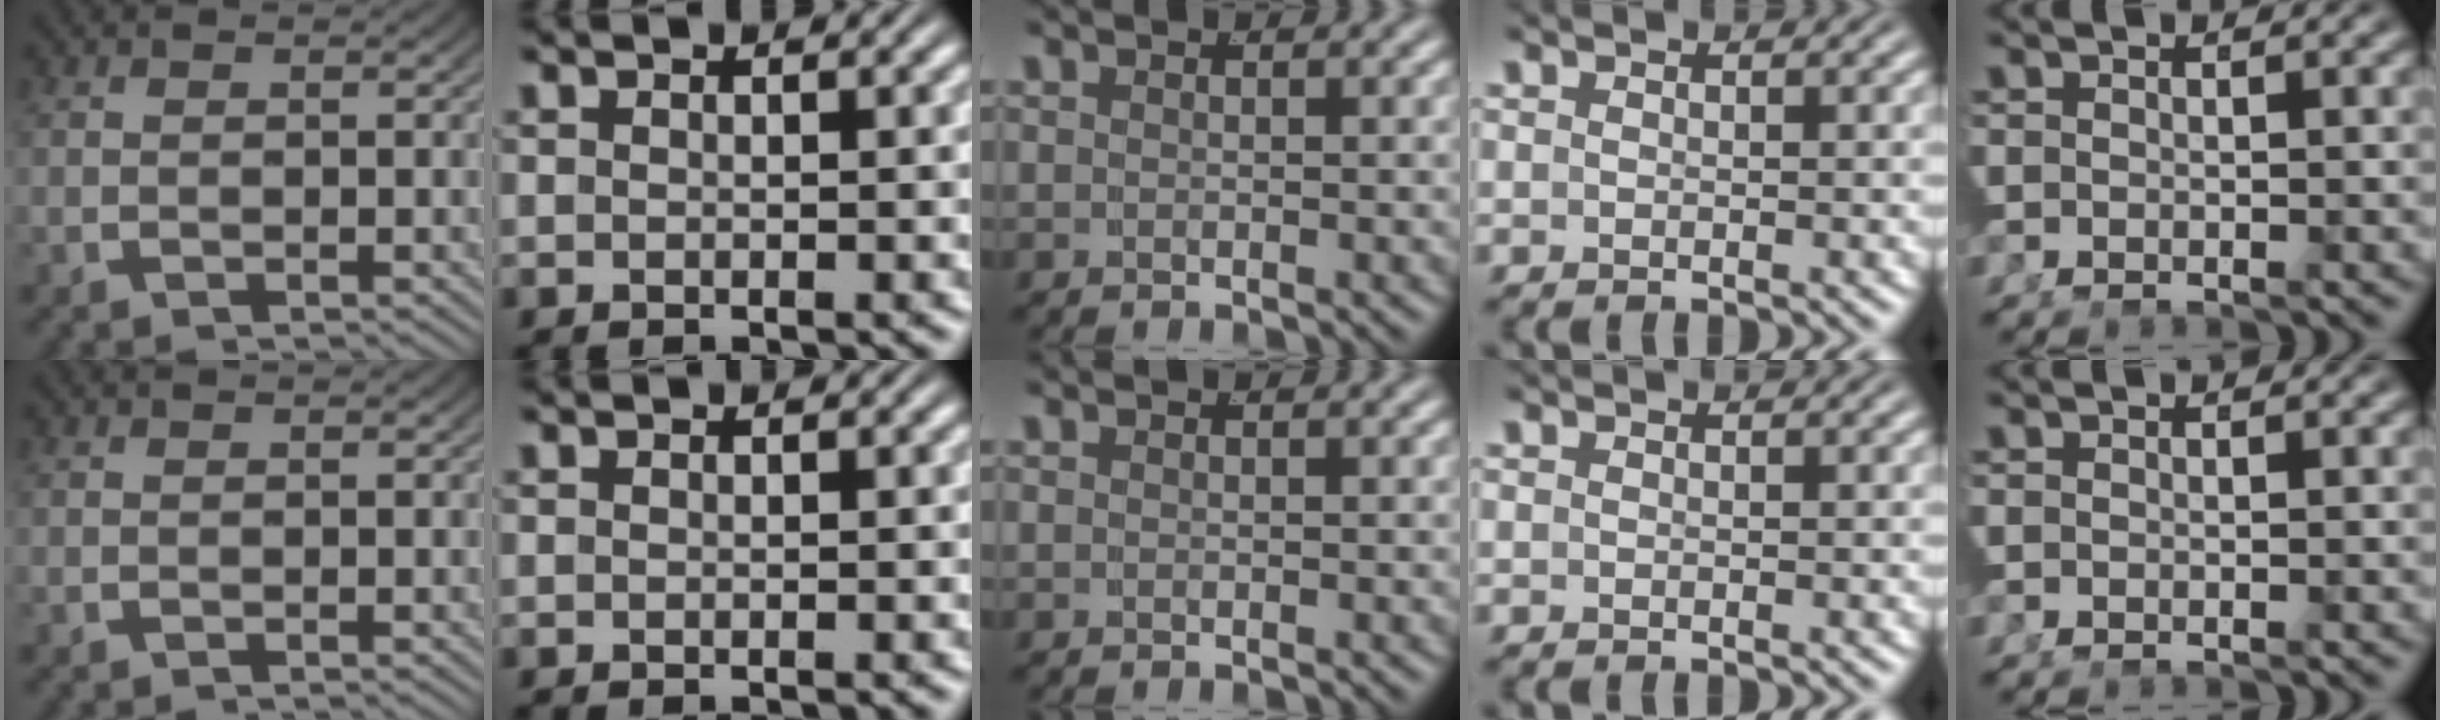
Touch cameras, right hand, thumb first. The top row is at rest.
{}